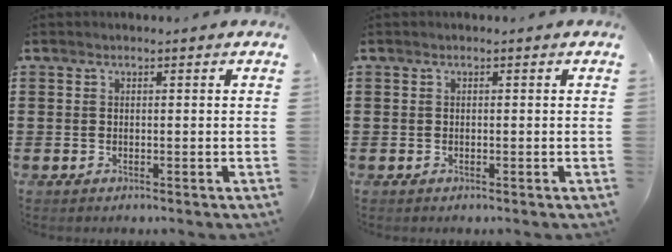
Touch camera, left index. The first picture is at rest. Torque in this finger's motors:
{"motor_torque": [-0.04, -0.04, 0.02, 0.00]}